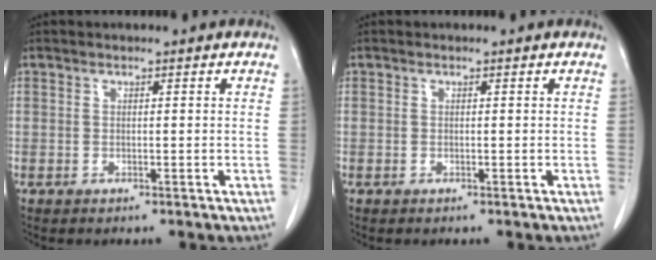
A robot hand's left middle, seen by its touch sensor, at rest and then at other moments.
{"total": 0.0}